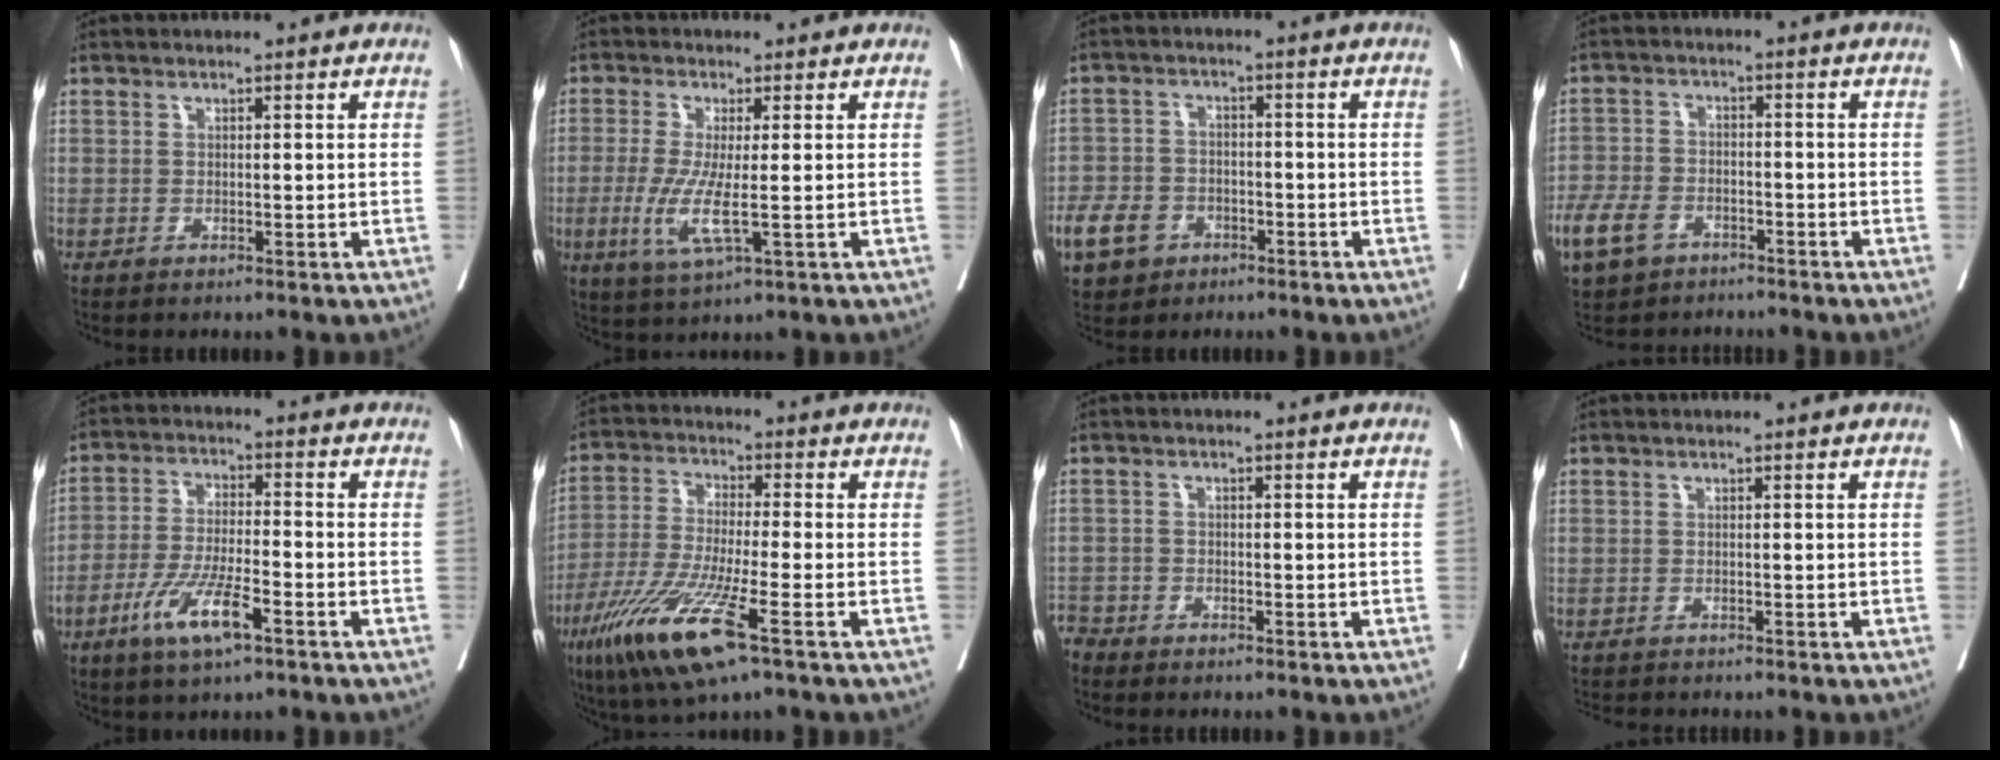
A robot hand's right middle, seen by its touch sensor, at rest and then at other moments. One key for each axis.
{"total": 6.8, "fx": -1.2, "fy": 0.7, "fz": 6.7, "tx": -0.143, "ty": -0.020, "tz": -0.024}
{"total": 7.2, "fx": -3.8, "fy": 5.4, "fz": 3.0, "tx": -0.073, "ty": 0.002, "tz": -0.062}
{"total": 8.2, "fx": -5.4, "fy": 4.8, "fz": 3.8, "tx": -0.098, "ty": -0.002, "tz": -0.097}
{"total": 8.4, "fx": -4.5, "fy": 1.5, "fz": 6.9, "tx": -0.140, "ty": -0.009, "tz": -0.084}
{"total": 13.3, "fx": -6.8, "fy": 0.9, "fz": 11.4, "tx": -0.236, "ty": -0.034, "tz": -0.126}
{"total": 2.8, "fx": -2.6, "fy": 1.1, "fz": -0.6, "tx": 0.008, "ty": 0.000, "tz": -0.054}
{"total": 4.2, "fx": -3.9, "fy": 0.5, "fz": 1.3, "tx": -0.022, "ty": -0.009, "tz": -0.062}